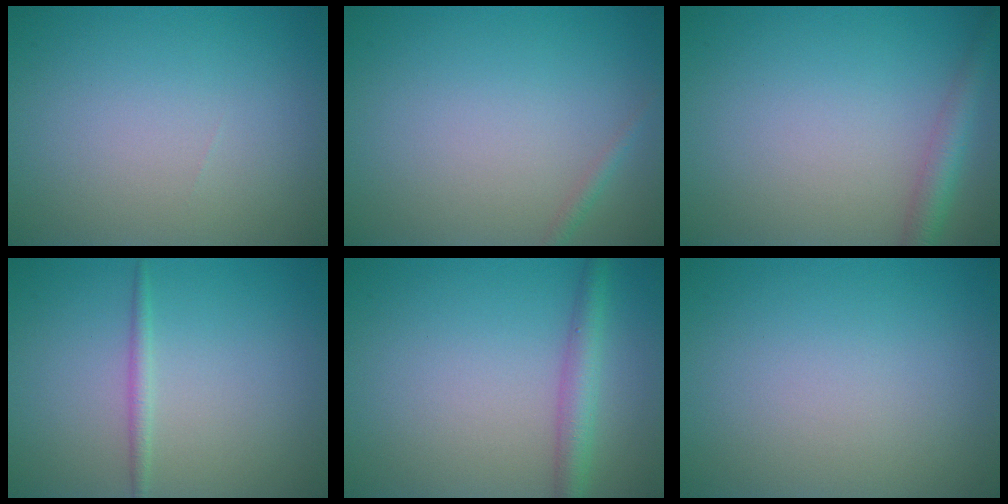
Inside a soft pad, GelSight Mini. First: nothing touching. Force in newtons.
{"total": 0.8, "press": 0.7, "slide": 0.1}
{"total": 2.7, "press": 2.7, "slide": 0.1}
{"total": 1.1, "press": 1.1, "slide": 0.0}
{"total": 2.9, "press": 2.9, "slide": 0.1}
{"total": 0.0}